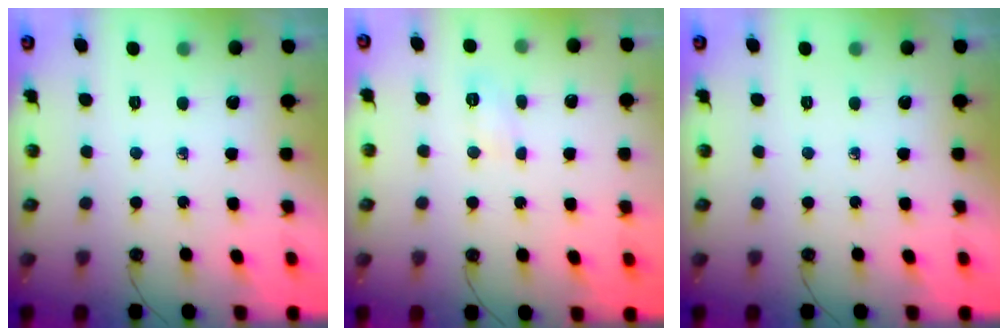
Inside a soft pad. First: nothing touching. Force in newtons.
{"total": 3.9, "press": 3.9, "slide": 0.4}
{"total": 0.0}